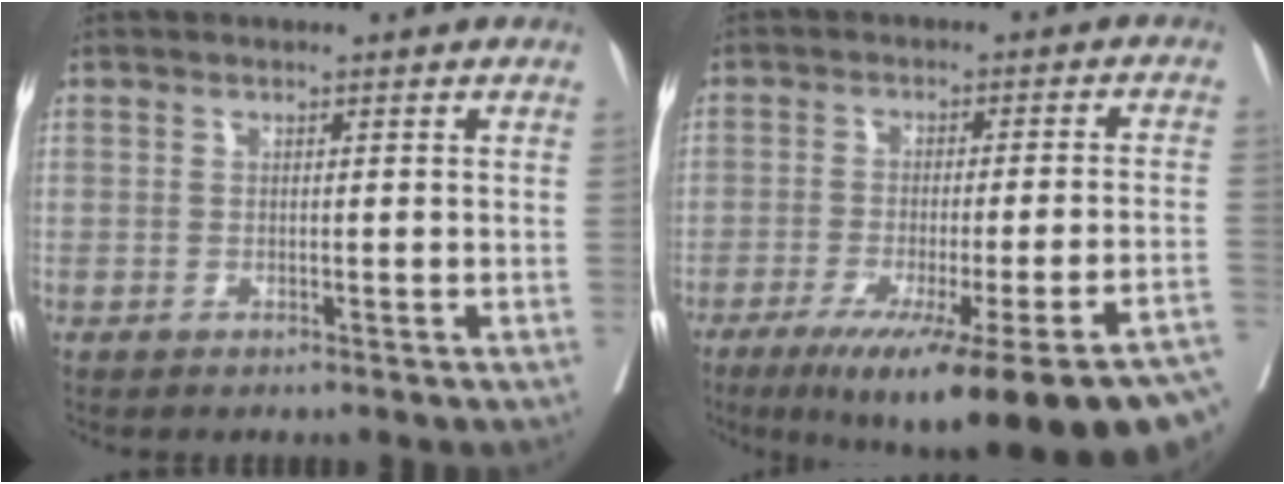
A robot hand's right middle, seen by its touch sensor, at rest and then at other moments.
{"total": 26.3, "force": [-19.8, 1.4, 17.2], "torque": [-0.165, -0.040, -0.267]}